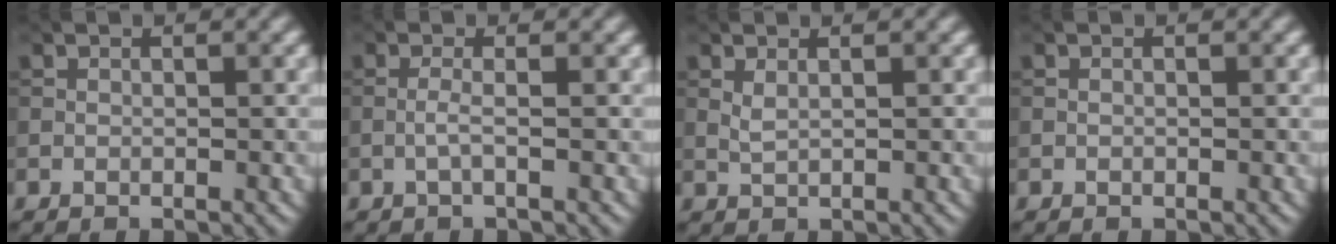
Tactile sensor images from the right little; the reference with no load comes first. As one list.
[{"total": 1.1, "force": [-0.5, 0.0, 1.0], "torque": [-0.024, 0.001, -0.014]}, {"total": 0.9, "force": [0.3, 0.2, 0.8], "torque": [-0.025, -0.001, 0.009]}, {"total": 0.0}]